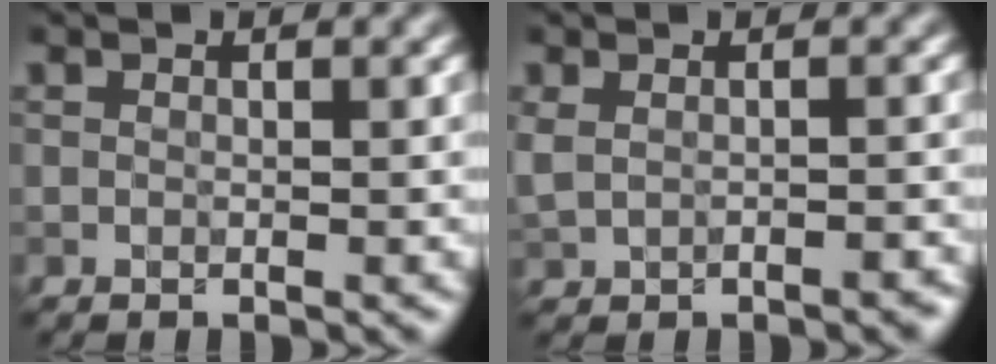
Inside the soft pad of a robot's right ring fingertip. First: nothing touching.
{"total": 1.9, "force": [-0.5, 1.2, 1.4], "torque": [-0.030, -0.008, -0.003]}